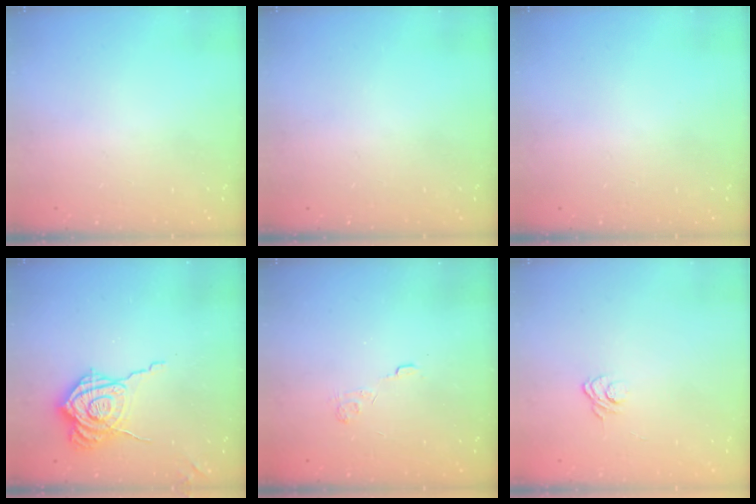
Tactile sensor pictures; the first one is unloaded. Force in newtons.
{"total": 0.0}
{"total": 0.0}
{"total": 15.9, "press": 15.9, "slide": 1.2}
{"total": 2.4, "press": 1.9, "slide": 1.5}
{"total": 2.8, "press": 2.5, "slide": 1.4}